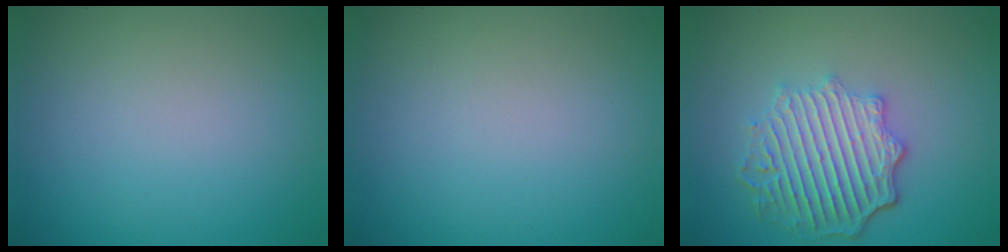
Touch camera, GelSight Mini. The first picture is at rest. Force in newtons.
{"total": 0.0}
{"total": 5.9, "press": 4.6, "slide": 3.7}